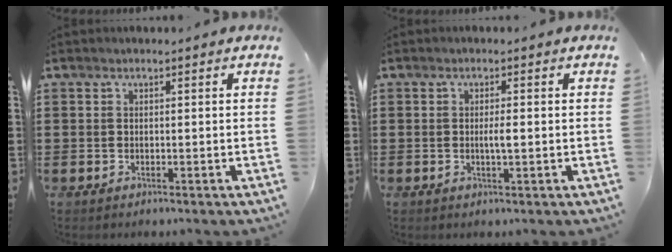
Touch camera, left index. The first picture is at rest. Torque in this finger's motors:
{"motor_torque": [0.53, 0.24, 0.08, 0.05]}